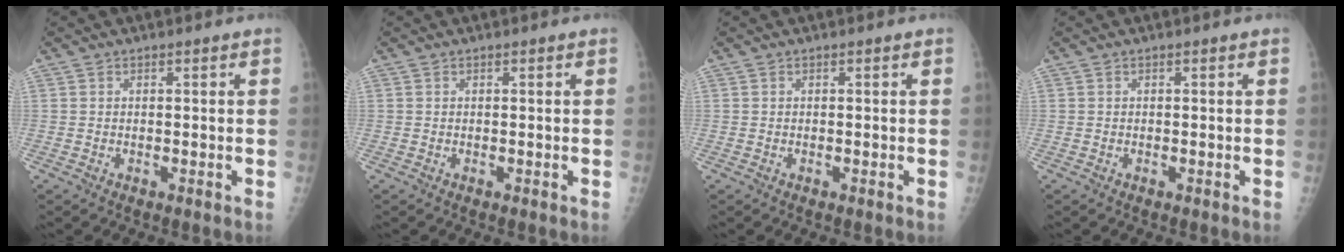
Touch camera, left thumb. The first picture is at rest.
{"total": 0.0}
{"total": 0.0}
{"total": 0.0}